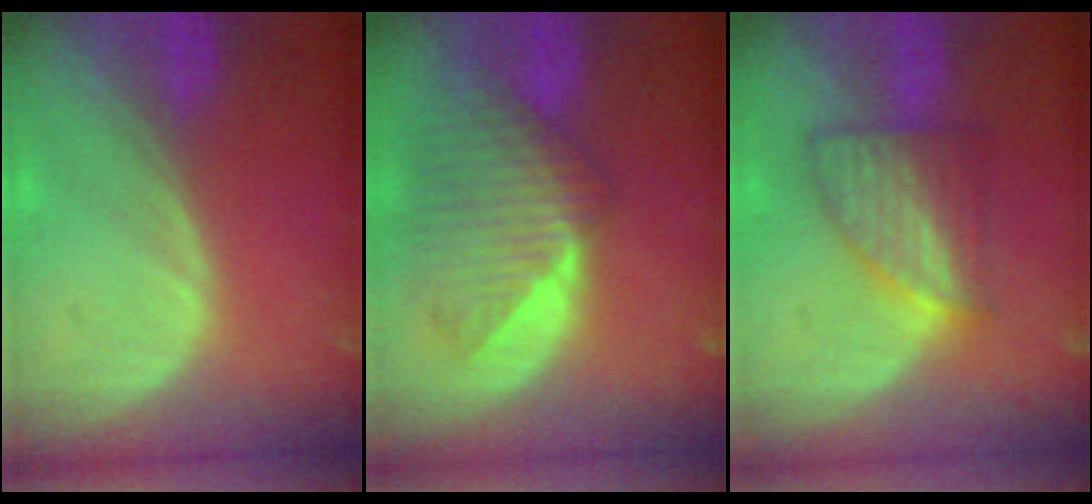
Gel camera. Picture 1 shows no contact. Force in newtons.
{"total": 9.4, "press": 8.4, "slide": 4.2}
{"total": 6.6, "press": 6.3, "slide": 2.0}